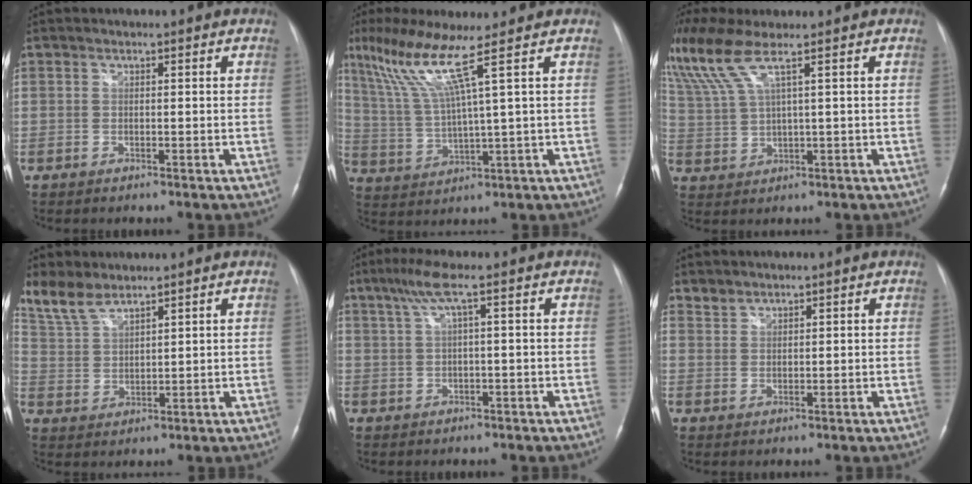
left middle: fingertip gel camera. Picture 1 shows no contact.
{"total": 8.9, "force": [5.0, -2.1, 7.1], "torque": [-0.148, 0.002, 0.106]}
{"total": 8.4, "force": [5.7, 0.3, 6.2], "torque": [-0.161, 0.015, 0.122]}
{"total": 5.9, "force": [5.3, 1.5, 2.1], "torque": [-0.059, 0.013, 0.120]}
{"total": 4.1, "force": [1.6, -0.7, 3.7], "torque": [-0.083, 0.023, 0.037]}
{"total": 1.7, "force": [1.6, 0.6, -0.2], "torque": [0.006, 0.006, 0.029]}